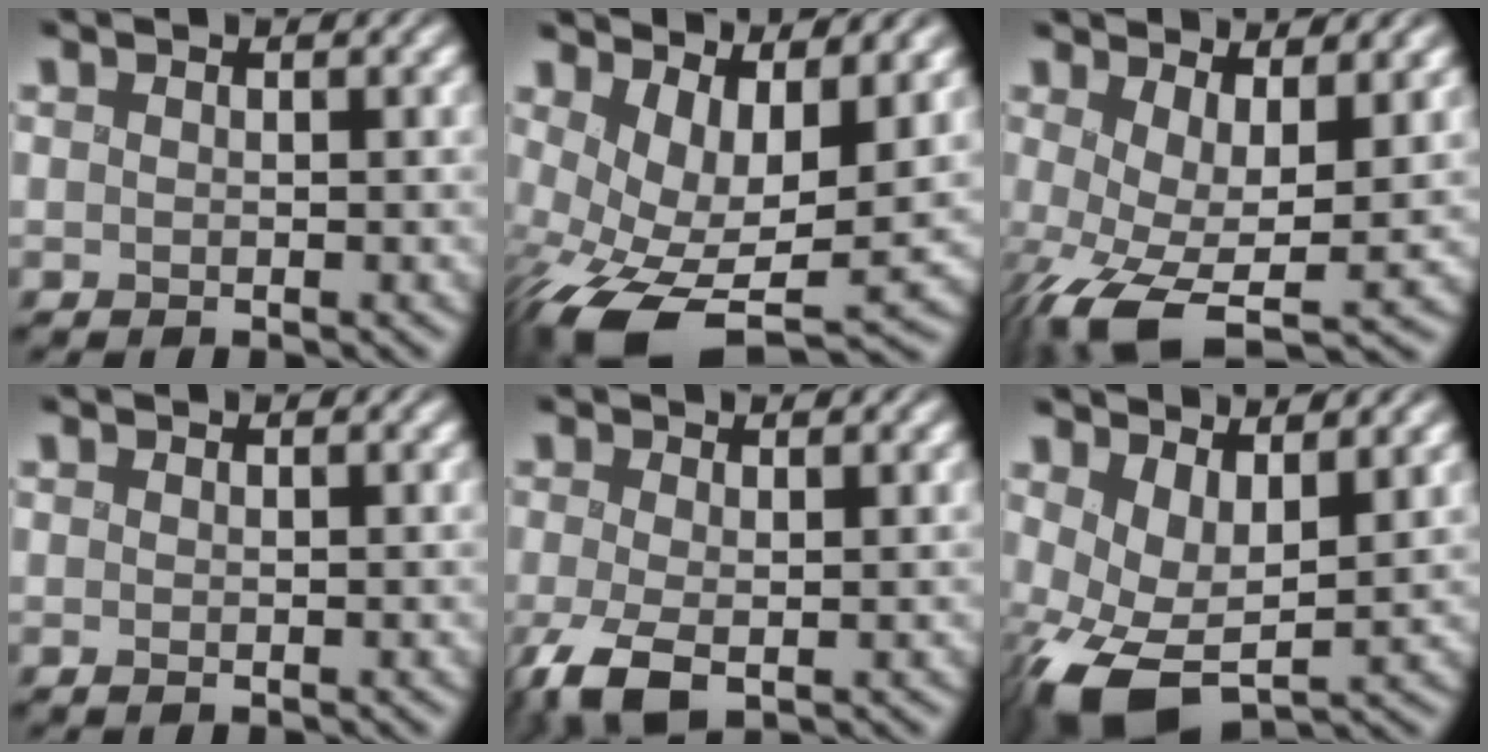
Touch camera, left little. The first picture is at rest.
{"total": 10.9, "force": [-1.6, 5.8, 9.0], "torque": [-0.173, -0.037, -0.018]}
{"total": 7.7, "force": [-1.4, 3.5, 6.7], "torque": [-0.125, -0.020, -0.020]}
{"total": 0.0}
{"total": 3.8, "force": [-1.4, 1.8, 3.0], "torque": [-0.069, -0.005, -0.027]}
{"total": 7.9, "force": [-1.4, 4.4, 6.4], "torque": [-0.133, -0.017, -0.022]}